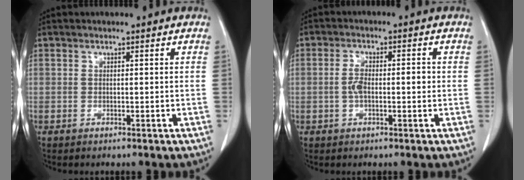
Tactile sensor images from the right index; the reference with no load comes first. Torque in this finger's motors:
{"motor_torque": [0.18, -0.06, 0.08, 0.04]}